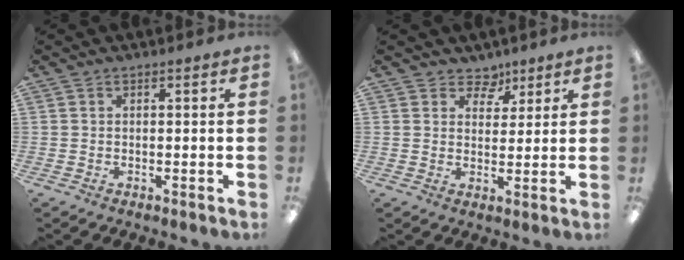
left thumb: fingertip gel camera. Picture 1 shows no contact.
{"total": 5.2, "force": [3.6, 3.6, 0.8], "torque": [-0.001, -0.023, 0.063]}